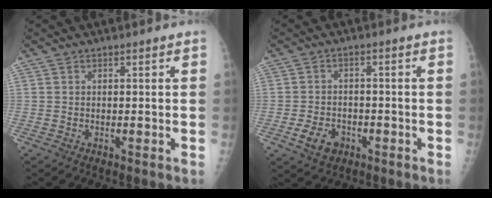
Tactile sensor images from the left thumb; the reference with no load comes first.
{"total": 5.6, "force": [-2.5, 4.0, 2.9], "torque": [-0.043, 0.012, -0.038]}